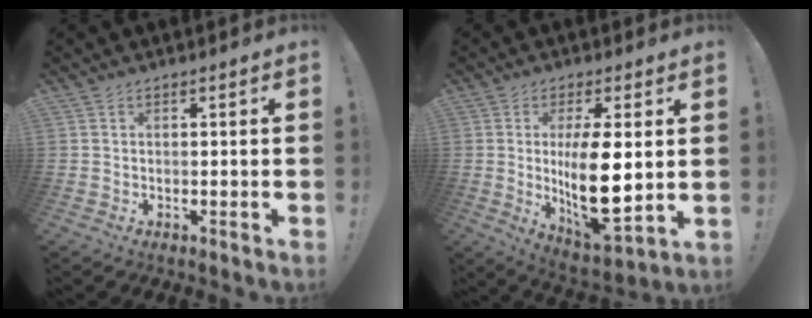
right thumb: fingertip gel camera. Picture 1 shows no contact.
{"total": 16.2, "force": [0.9, 6.6, 14.8], "torque": [-0.259, -0.026, 0.016]}